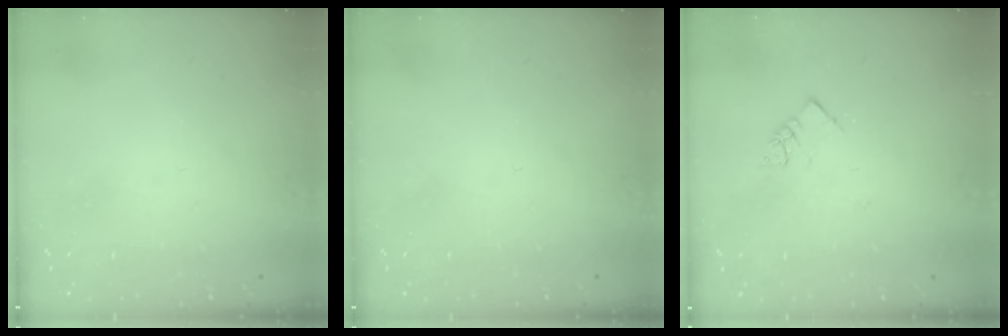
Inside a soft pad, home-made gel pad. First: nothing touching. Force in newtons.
{"total": 0.0}
{"total": 4.5, "press": 4.5, "slide": 0.4}